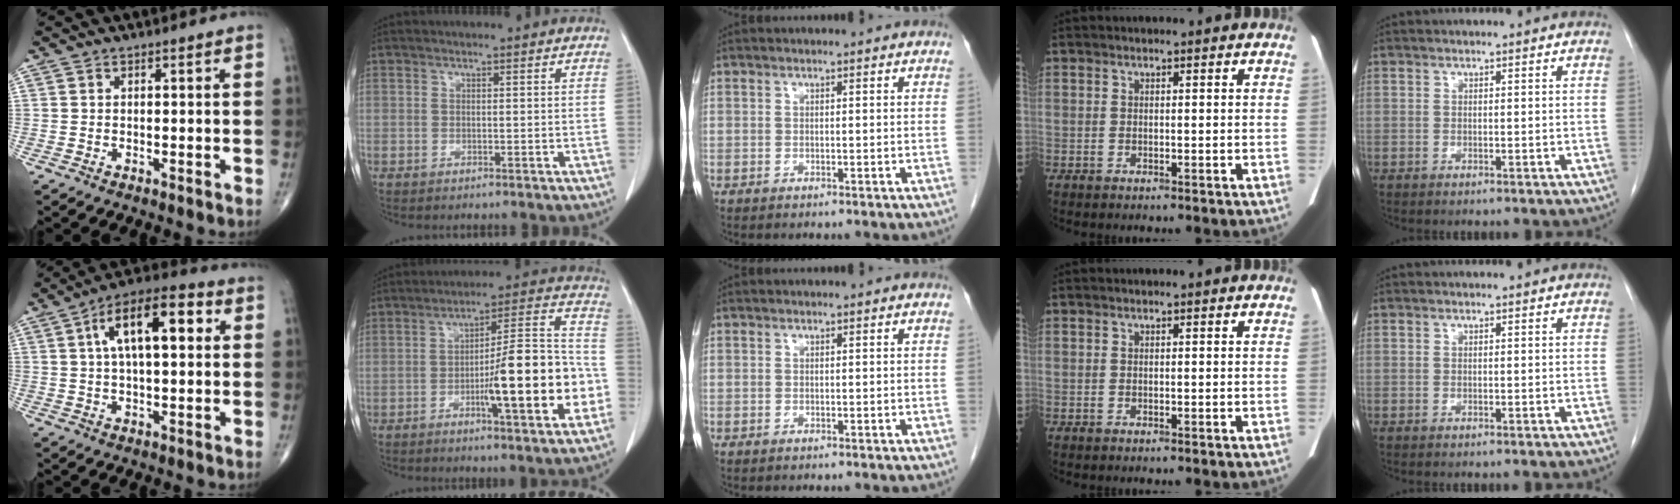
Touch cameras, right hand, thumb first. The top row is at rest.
{"thumb": {"total": 14.5, "force": [3.6, 6.2, 12.6], "torque": [-0.195, 0.025, 0.049]}, "index": {"total": 17.3, "force": [-4.7, 1.9, 16.5], "torque": [-0.243, 0.011, -0.068]}}